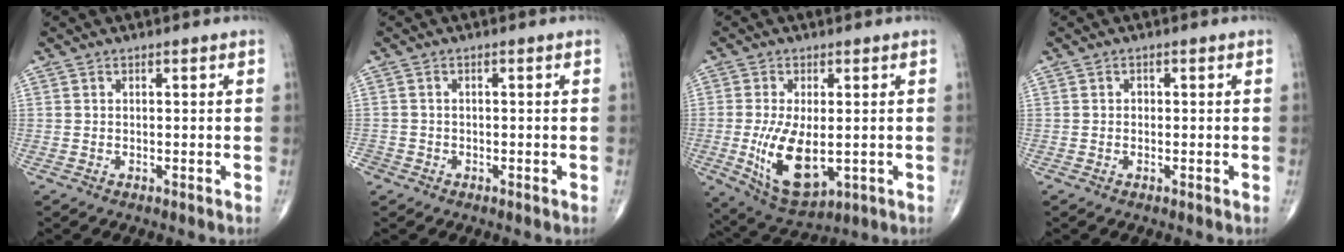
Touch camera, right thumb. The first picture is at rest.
{"total": 2.1, "force": [-1.3, 1.7, 0.2], "torque": [-0.003, 0.007, -0.028]}
{"total": 12.0, "force": [-1.8, 5.9, 10.3], "torque": [-0.183, -0.023, -0.013]}
{"total": 0.5, "force": [-0.1, 0.5, 0.3], "torque": [0.000, 0.002, -0.004]}